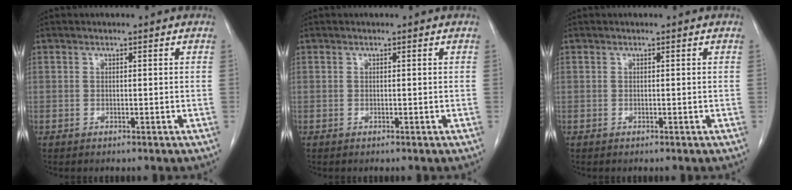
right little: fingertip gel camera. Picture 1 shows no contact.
{"total": 0.0}
{"total": 0.0}